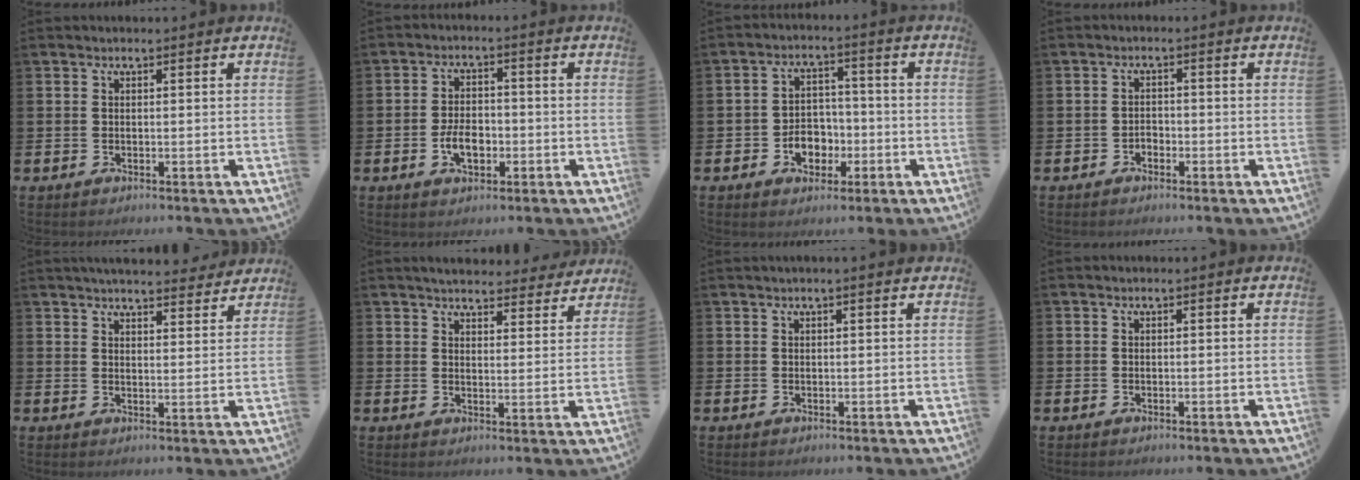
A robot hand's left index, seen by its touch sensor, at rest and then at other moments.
{"total": 4.4, "force": [-1.4, 2.7, 3.3], "torque": [-0.050, 0.003, -0.027]}
{"total": 4.9, "force": [-1.8, 3.9, 2.3], "torque": [-0.033, 0.003, -0.042]}
{"total": 1.4, "force": [-1.0, 1.0, 0.3], "torque": [-0.009, 0.002, -0.022]}
{"total": 4.7, "force": [4.7, 0.4, 0.5], "torque": [-0.007, -0.029, 0.082]}
{"total": 4.6, "force": [4.5, 0.8, 0.4], "torque": [-0.014, -0.028, 0.079]}
{"total": 0.5, "force": [0.3, -0.1, 0.4], "torque": [0.001, -0.003, 0.004]}
{"total": 0.0}